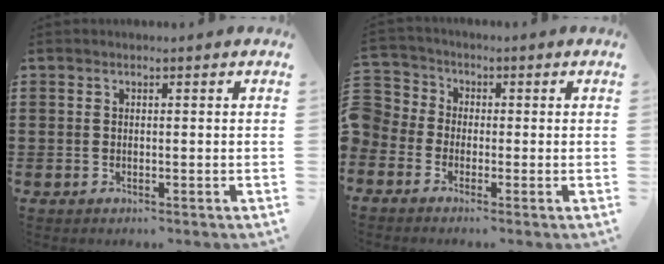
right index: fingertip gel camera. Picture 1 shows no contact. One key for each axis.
{"total": 3.0, "fx": -1.6, "fy": 2.5, "fz": -0.1, "tx": -0.030, "ty": 0.001, "tz": -0.045}